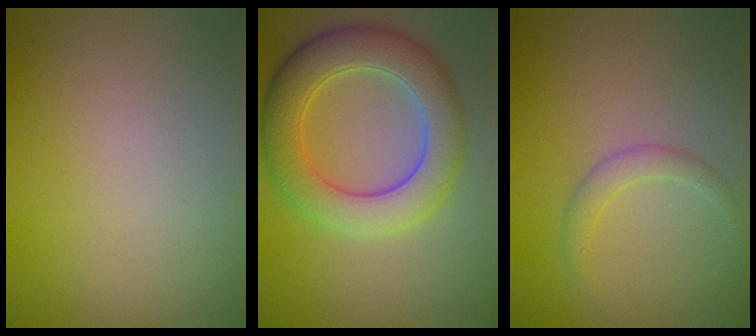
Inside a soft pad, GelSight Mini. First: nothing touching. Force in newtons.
{"total": 6.8, "press": 6.8, "slide": 0.5}
{"total": 1.5, "press": 1.5, "slide": 0.1}